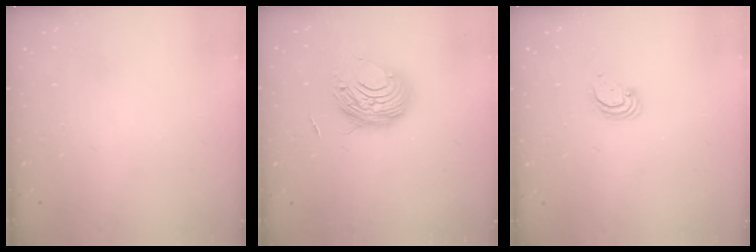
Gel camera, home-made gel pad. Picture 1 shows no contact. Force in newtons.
{"total": 10.0, "press": 10.0, "slide": 0.8}
{"total": 2.9, "press": 2.9, "slide": 0.3}